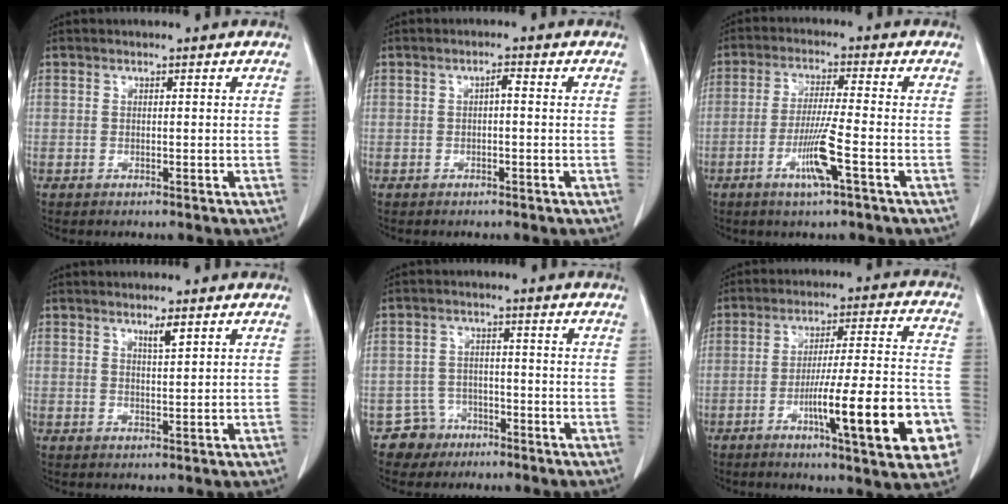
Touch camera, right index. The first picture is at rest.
{"total": 1.2, "force": [0.0, 0.3, 1.2], "torque": [-0.020, 0.004, -0.001]}
{"total": 7.2, "force": [-2.9, -0.4, 6.5], "torque": [-0.126, -0.012, -0.056]}
{"total": 2.0, "force": [1.3, 0.1, 1.5], "torque": [-0.031, -0.004, 0.024]}
{"total": 4.6, "force": [-2.8, 3.6, -0.6], "torque": [0.014, 0.013, -0.047]}
{"total": 18.2, "force": [-6.6, 1.8, 16.9], "torque": [-0.208, 0.007, -0.089]}